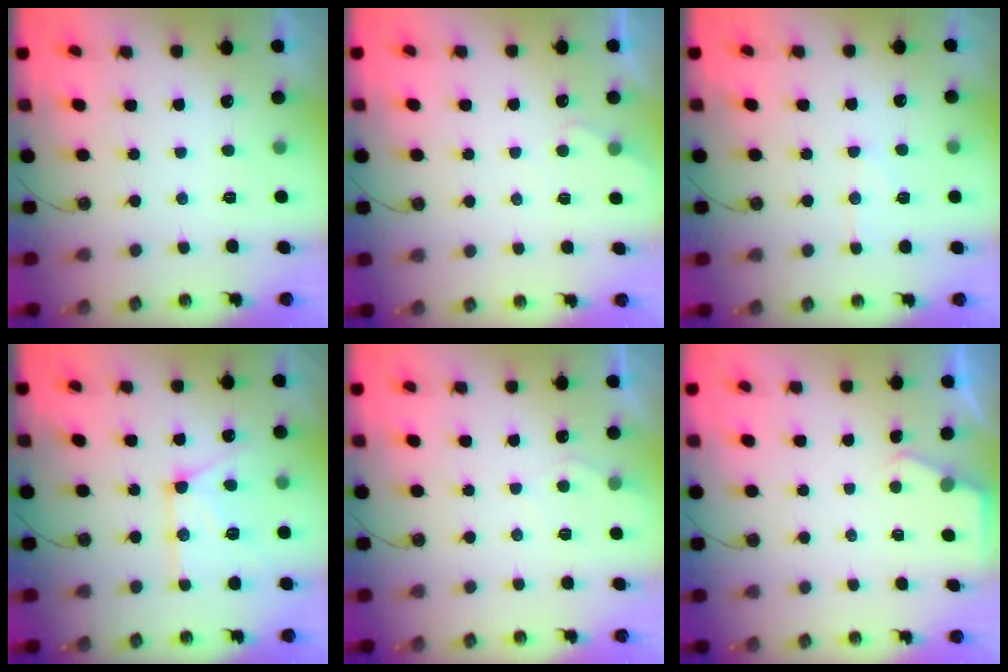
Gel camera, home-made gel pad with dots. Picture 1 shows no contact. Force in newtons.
{"total": 3.8, "press": 3.7, "slide": 0.5}
{"total": 6.5, "press": 6.4, "slide": 0.6}
{"total": 14.7, "press": 14.6, "slide": 1.6}
{"total": 3.9, "press": 3.8, "slide": 0.5}
{"total": 2.6, "press": 2.6, "slide": 0.4}